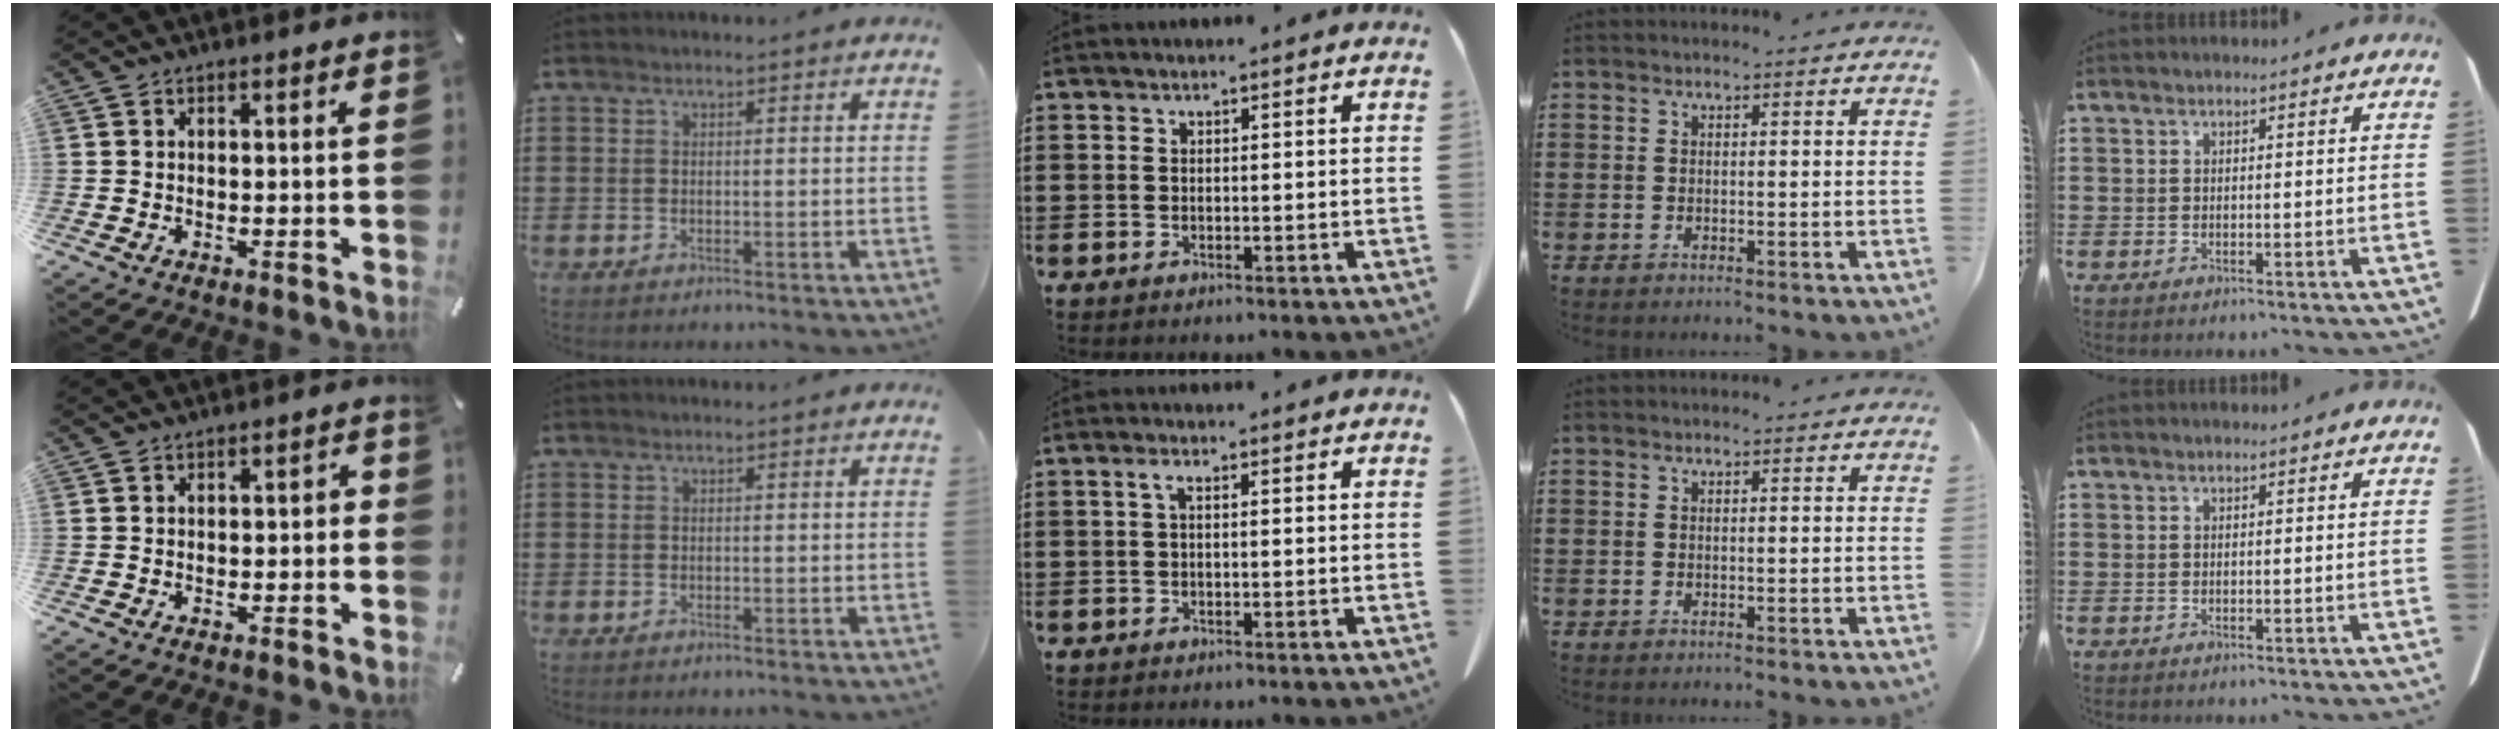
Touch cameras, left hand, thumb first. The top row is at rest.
{"thumb": {"total": 1.7, "force": [-1.1, 0.9, 0.8], "torque": [-0.017, 0.008, -0.024]}, "middle": {"total": 1.6, "force": [0.2, 0.4, 1.6], "torque": [-0.032, 0.002, 0.002]}}